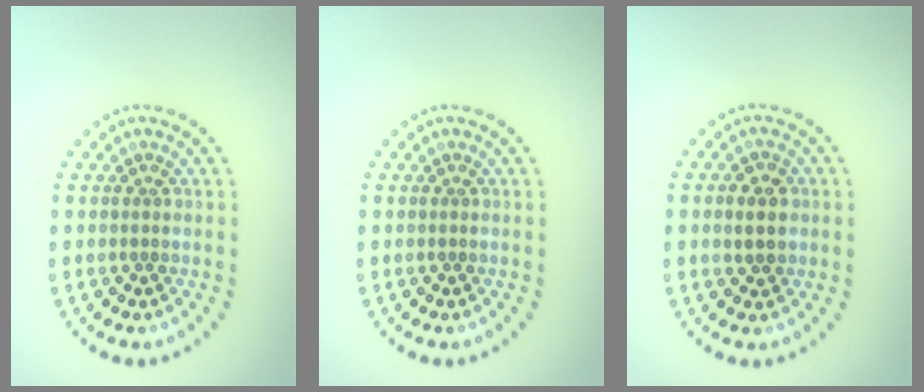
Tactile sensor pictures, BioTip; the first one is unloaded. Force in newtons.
{"total": 0.0}
{"total": 2.5, "press": 2.5, "slide": 0.2}